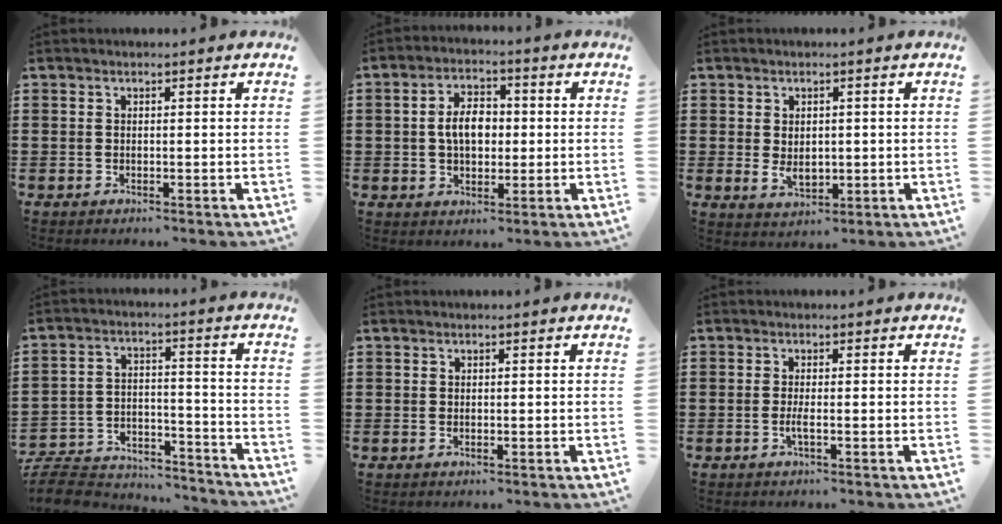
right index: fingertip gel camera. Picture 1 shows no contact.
{"total": 5.8, "force": [0.1, 3.6, 4.6], "torque": [-0.093, 0.008, -0.006]}
{"total": 3.2, "force": [0.0, 2.2, 2.3], "torque": [-0.039, 0.004, -0.002]}
{"total": 8.1, "force": [-7.7, 1.8, 1.9], "torque": [-0.045, 0.016, -0.154]}
{"total": 0.0}
{"total": 1.7, "force": [-0.5, 0.0, 1.6], "torque": [-0.035, -0.005, -0.012]}